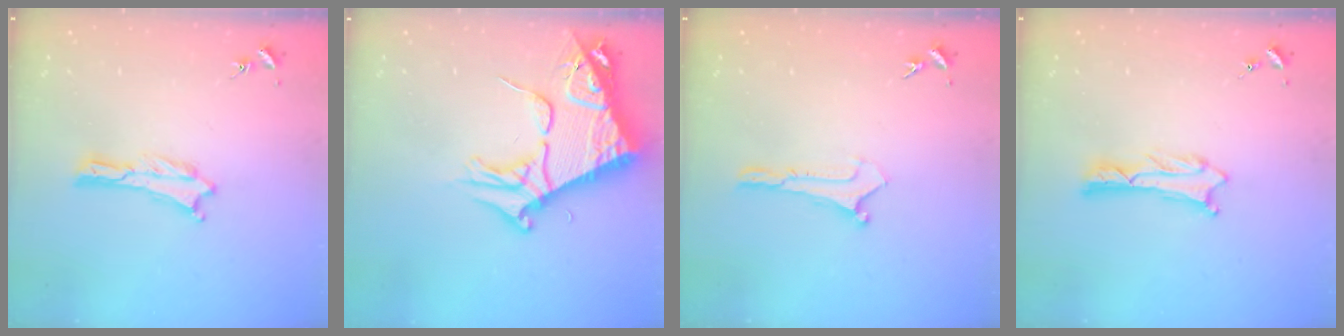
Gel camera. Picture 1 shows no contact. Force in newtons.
{"total": 10.0, "press": 9.9, "slide": 1.3}
{"total": 0.0}
{"total": 1.1, "press": 1.1, "slide": 0.2}